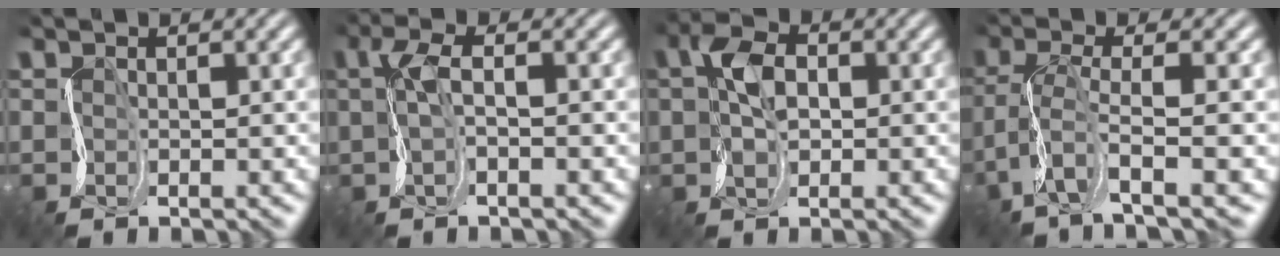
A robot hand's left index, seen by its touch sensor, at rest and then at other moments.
{"total": 2.2, "force": [0.4, 0.5, 2.1], "torque": [-0.051, 0.009, 0.001]}
{"total": 3.8, "force": [0.5, 2.4, 3.0], "torque": [-0.060, 0.012, -0.002]}
{"total": 4.8, "force": [-0.9, 1.2, 4.6], "torque": [-0.104, 0.001, -0.033]}